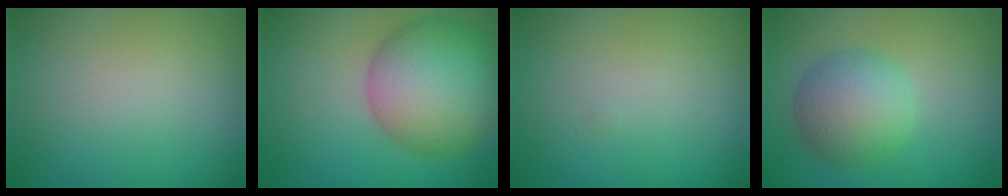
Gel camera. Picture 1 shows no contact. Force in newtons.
{"total": 10.3, "press": 10.3, "slide": 0.3}
{"total": 0.0}
{"total": 5.4, "press": 5.4, "slide": 0.0}